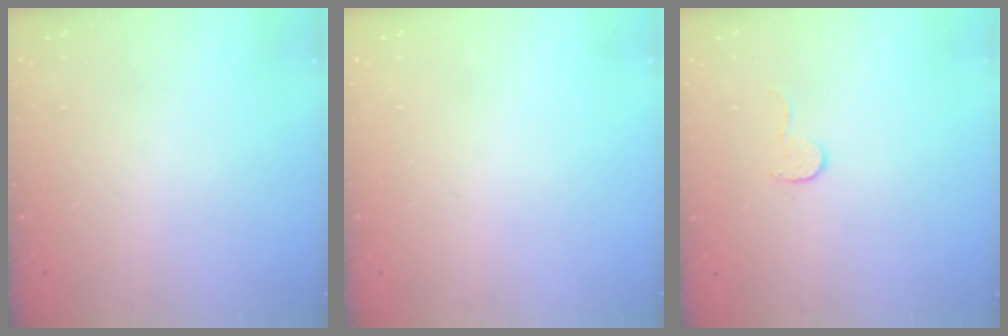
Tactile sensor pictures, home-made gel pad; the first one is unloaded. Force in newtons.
{"total": 0.0}
{"total": 4.6, "press": 4.6, "slide": 0.4}